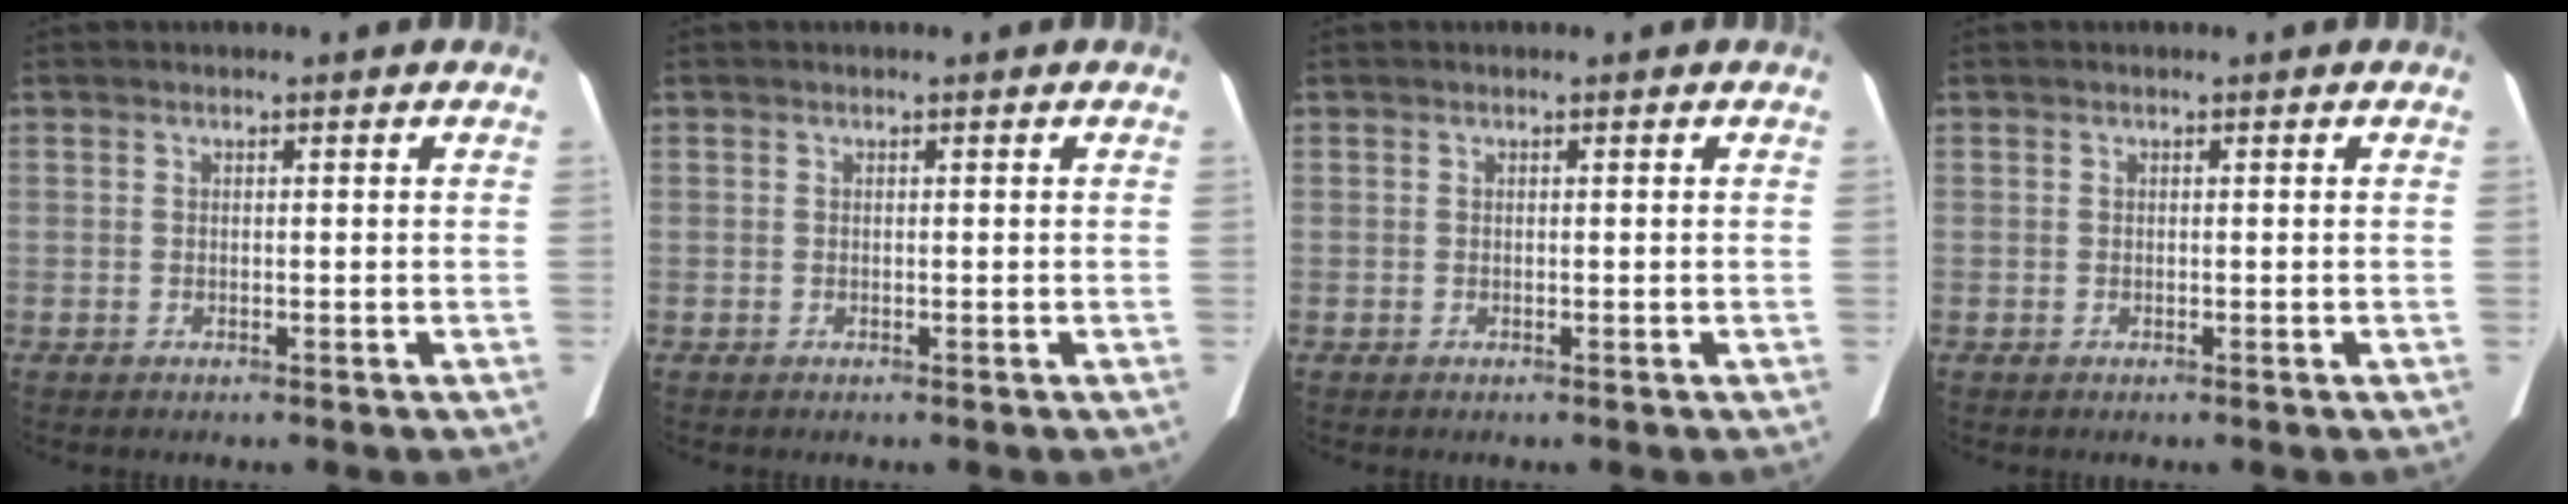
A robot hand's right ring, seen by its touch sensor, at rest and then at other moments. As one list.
[{"total": 0.0}, {"total": 0.0}, {"total": 0.0}]